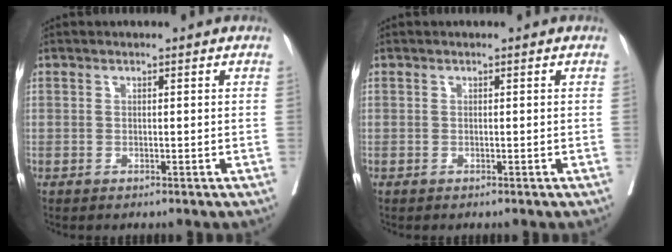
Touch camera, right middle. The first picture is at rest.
{"total": 0.0}